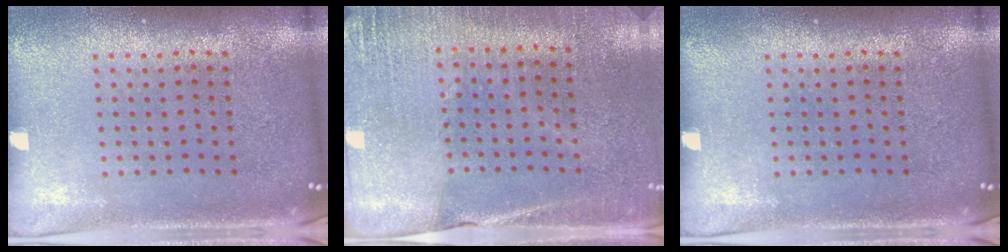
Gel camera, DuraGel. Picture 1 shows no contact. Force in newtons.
{"total": 2.6, "press": 2.5, "slide": 0.8}
{"total": 0.0}